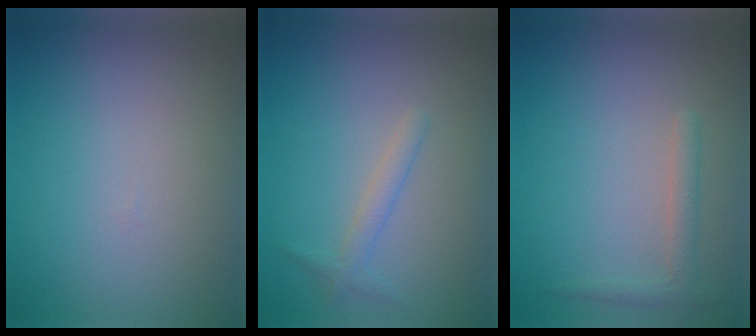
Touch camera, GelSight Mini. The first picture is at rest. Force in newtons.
{"total": 1.4, "press": 1.4, "slide": 0.1}
{"total": 1.5, "press": 1.5, "slide": 0.1}